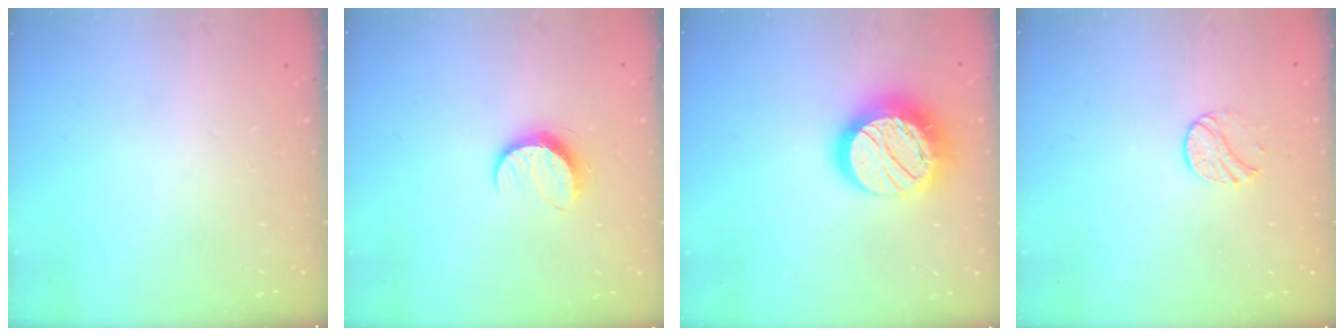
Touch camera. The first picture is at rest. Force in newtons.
{"total": 7.2, "press": 7.1, "slide": 0.6}
{"total": 18.2, "press": 18.1, "slide": 1.1}
{"total": 6.4, "press": 6.4, "slide": 0.6}